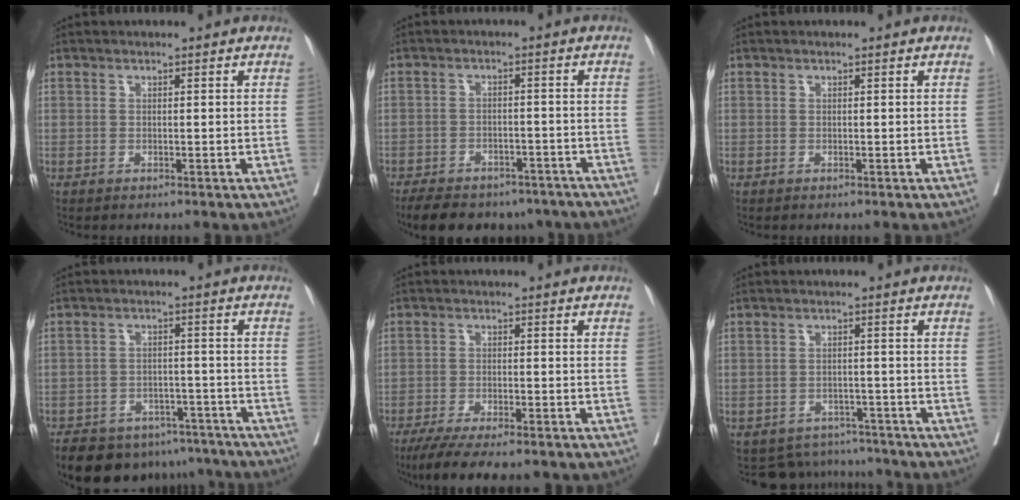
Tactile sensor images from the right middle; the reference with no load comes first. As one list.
[{"total": 16.5, "force": [-13.2, 7.3, 6.7], "torque": [-0.148, -0.003, -0.167]}, {"total": 0.0}, {"total": 15.8, "force": [-12.7, 7.6, 5.6], "torque": [-0.109, 0.009, -0.166]}, {"total": 12.4, "force": [-9.7, 3.0, 7.1], "torque": [-0.111, -0.015, -0.143]}, {"total": 7.6, "force": [-7.1, 2.8, -0.6], "torque": [0.015, 0.023, -0.089]}]